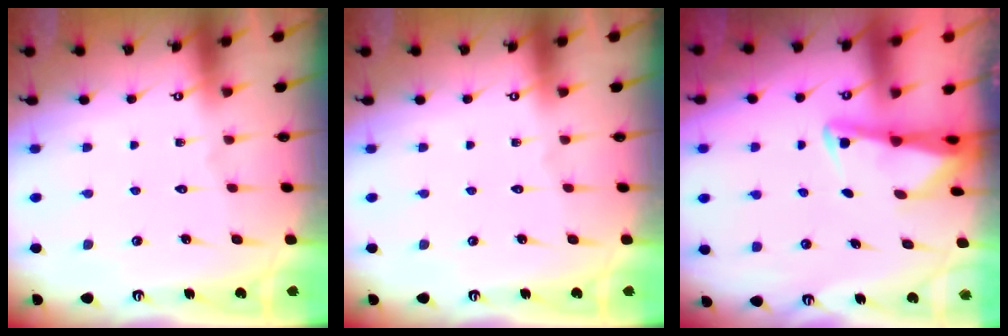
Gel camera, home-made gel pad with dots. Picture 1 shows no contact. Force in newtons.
{"total": 0.0}
{"total": 2.2, "press": 2.2, "slide": 0.3}